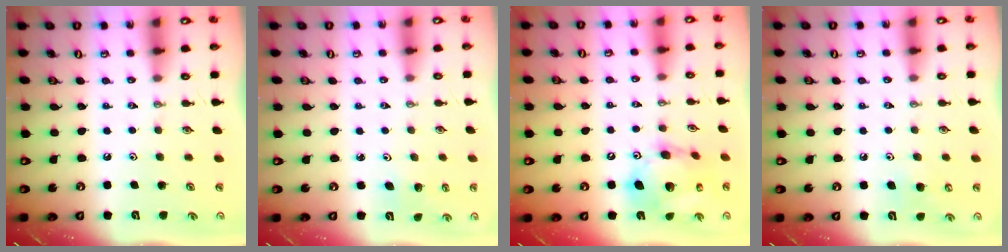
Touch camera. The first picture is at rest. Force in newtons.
{"total": 2.6, "press": 2.5, "slide": 0.9}
{"total": 16.6, "press": 16.5, "slide": 2.0}
{"total": 7.6, "press": 7.4, "slide": 1.9}